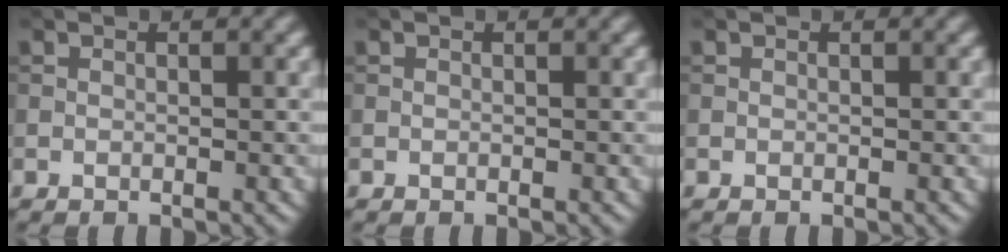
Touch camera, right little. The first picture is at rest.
{"total": 0.0}
{"total": 0.0}